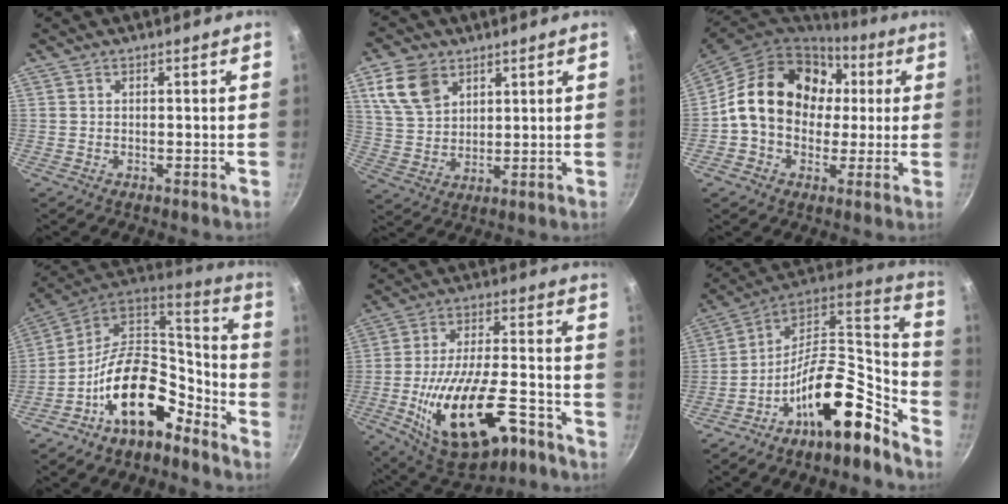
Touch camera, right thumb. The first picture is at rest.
{"total": 10.4, "force": [5.2, 7.1, 5.6], "torque": [-0.094, -0.012, 0.109]}
{"total": 19.5, "force": [2.8, 15.5, 11.5], "torque": [-0.163, 0.034, 0.037]}
{"total": 18.2, "force": [-8.9, 10.2, 12.1], "torque": [-0.170, 0.093, -0.165]}
{"total": 21.8, "force": [-9.3, 9.7, 17.2], "torque": [-0.283, 0.036, -0.142]}
{"total": 19.6, "force": [-12.2, 7.7, 13.3], "torque": [-0.164, 0.114, -0.225]}